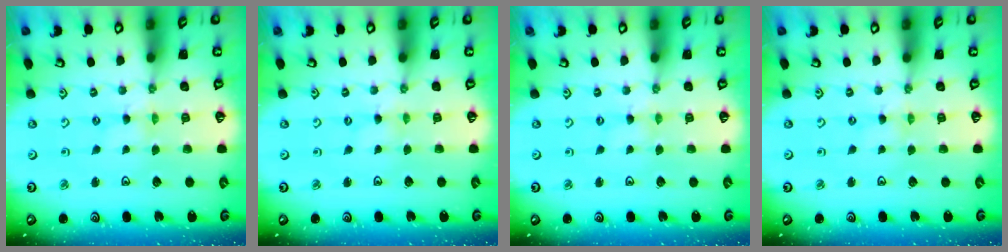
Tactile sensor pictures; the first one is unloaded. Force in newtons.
{"total": 0.0}
{"total": 0.0}
{"total": 0.0}